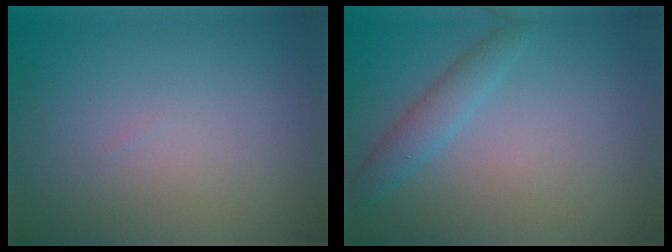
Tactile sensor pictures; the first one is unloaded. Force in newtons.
{"total": 2.3, "press": 2.3, "slide": 0.1}